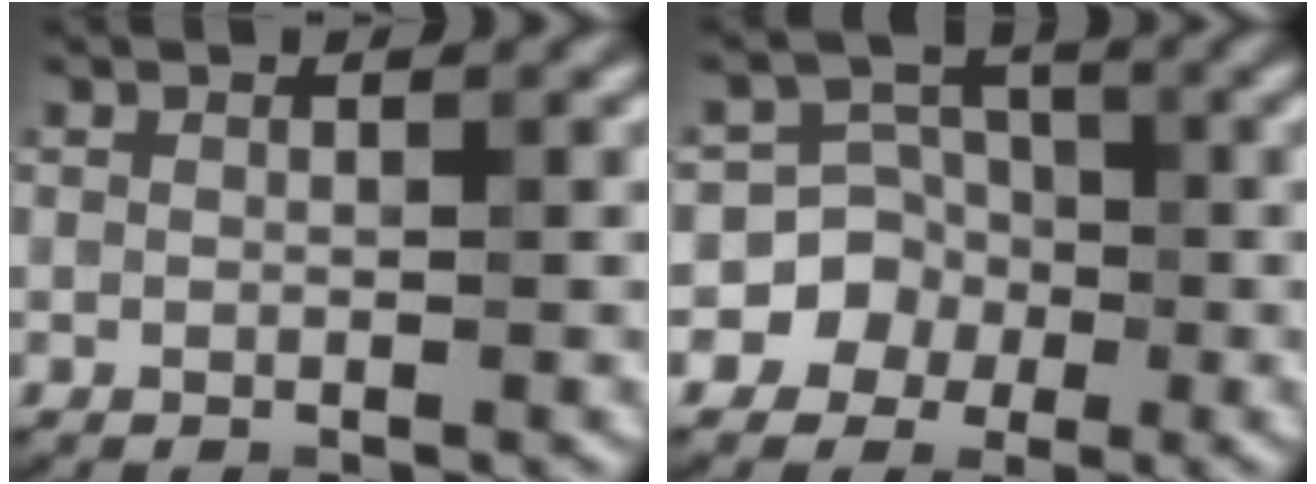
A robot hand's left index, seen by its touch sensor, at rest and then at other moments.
{"total": 5.4, "force": [-1.9, 5.0, 0.3], "torque": [0.035, 0.013, -0.054]}